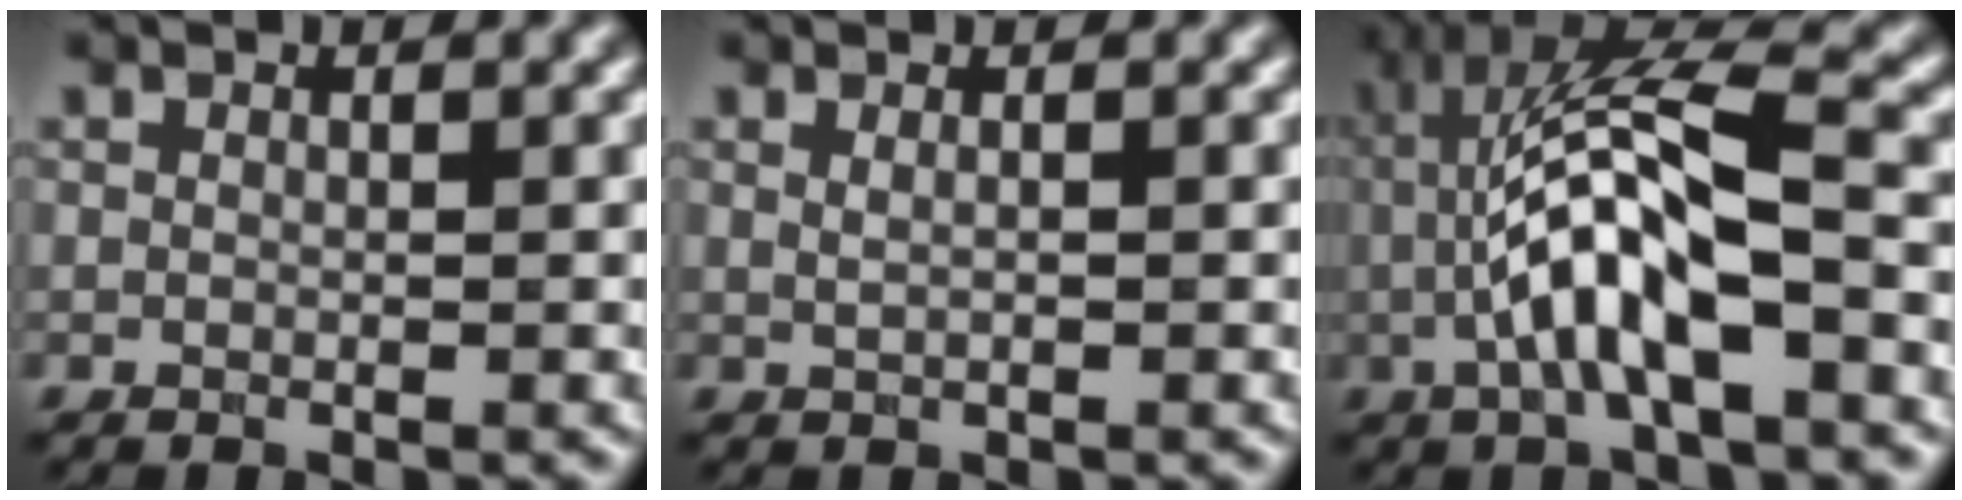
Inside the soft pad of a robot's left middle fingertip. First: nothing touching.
{"total": 1.2, "force": [0.5, 0.6, 0.9], "torque": [-0.005, -0.004, -0.001]}
{"total": 9.5, "force": [-1.1, 2.6, 9.0], "torque": [-0.166, 0.026, -0.022]}